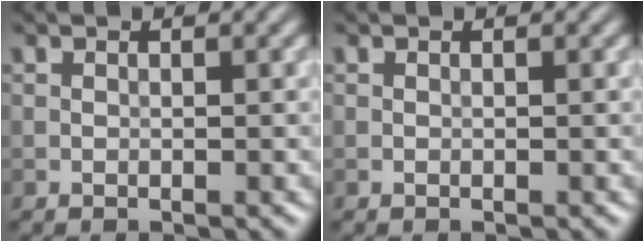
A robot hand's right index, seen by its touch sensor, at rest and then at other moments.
{"total": 0.0}